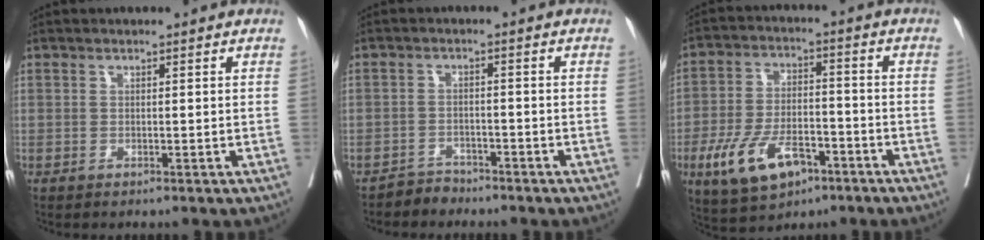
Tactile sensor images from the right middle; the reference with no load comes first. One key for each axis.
{"total": 2.3, "fx": -2.1, "fy": 0.7, "fz": -0.6, "tx": 0.009, "ty": -0.001, "tz": -0.038}
{"total": 11.6, "fx": -5.9, "fy": 5.6, "fz": 8.3, "tx": -0.166, "ty": 0.000, "tz": -0.098}